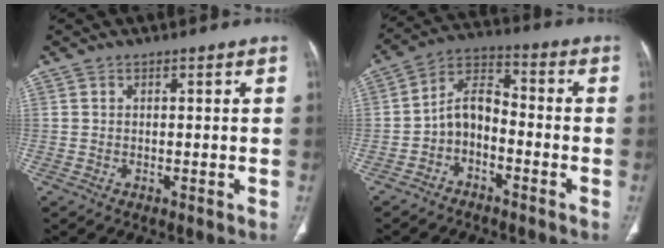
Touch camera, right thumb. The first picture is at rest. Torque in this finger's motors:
{"motor_torque": [0.05, 0.21, 0.15, 0.45, 0.12]}